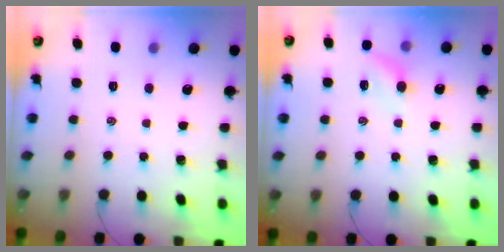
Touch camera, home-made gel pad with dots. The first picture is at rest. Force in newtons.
{"total": 5.5, "press": 5.3, "slide": 1.4}